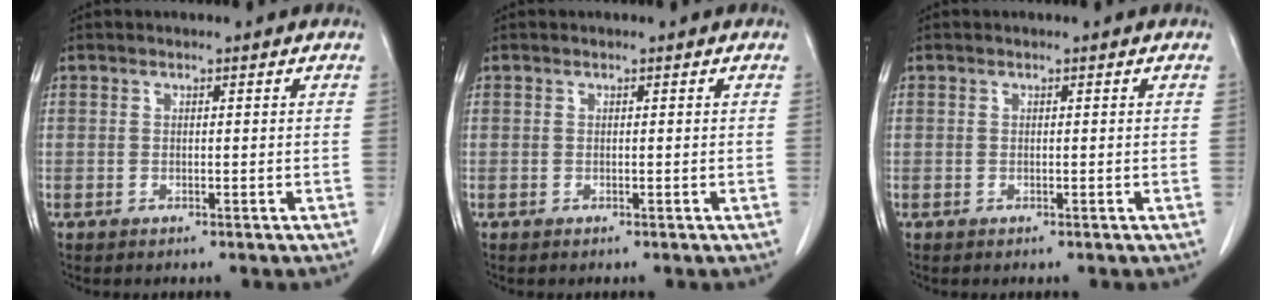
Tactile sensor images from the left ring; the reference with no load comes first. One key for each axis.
{"total": 0.0}
{"total": 0.0}